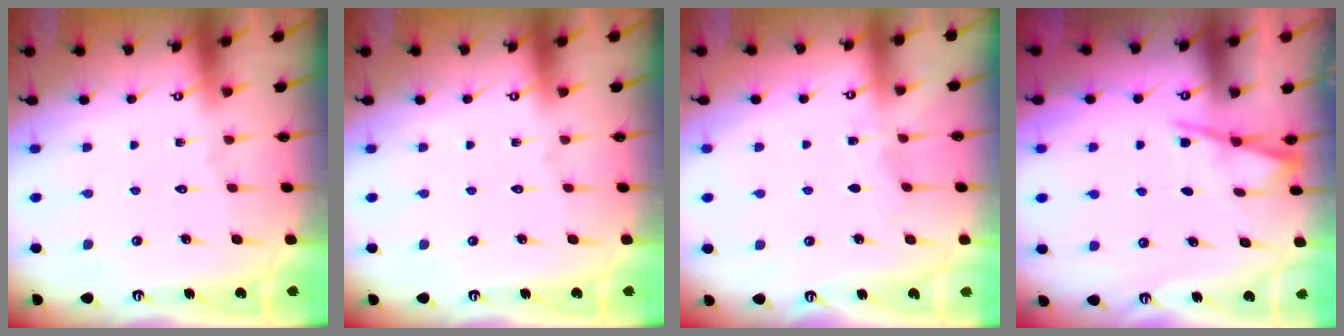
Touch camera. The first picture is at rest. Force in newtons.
{"total": 0.0}
{"total": 3.5, "press": 3.4, "slide": 0.5}
{"total": 3.7, "press": 3.7, "slide": 0.6}